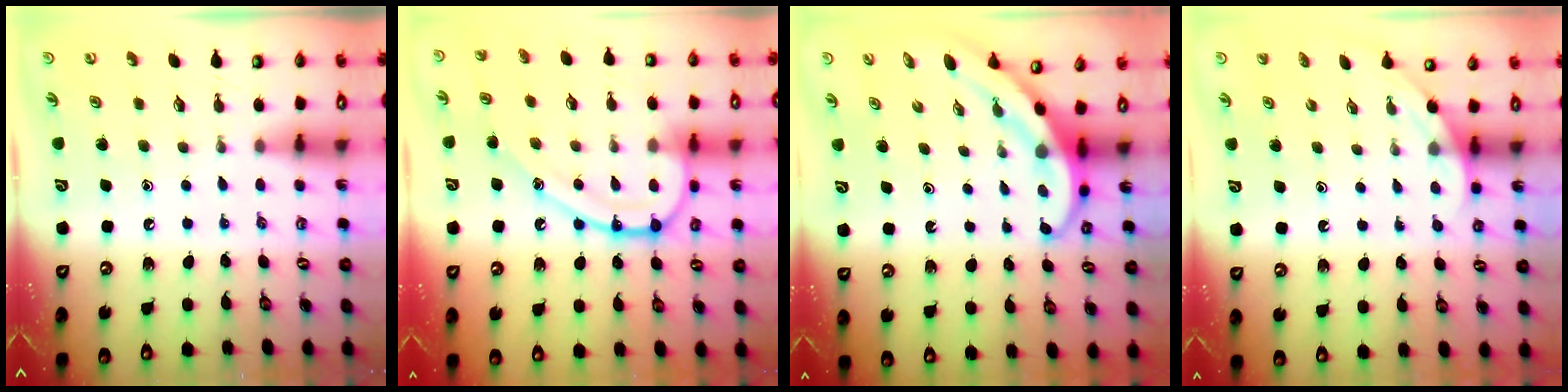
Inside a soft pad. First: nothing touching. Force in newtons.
{"total": 15.2, "press": 15.1, "slide": 1.1}
{"total": 3.8, "press": 3.7, "slide": 0.7}
{"total": 2.2, "press": 2.2, "slide": 0.0}